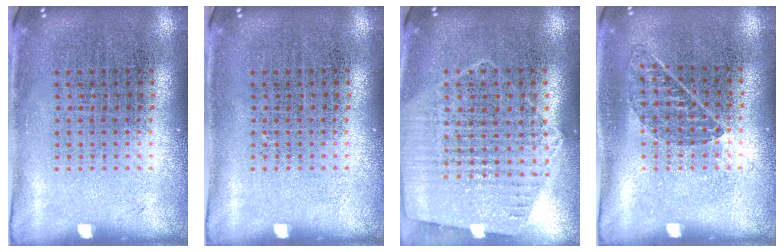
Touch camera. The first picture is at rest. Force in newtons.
{"total": 0.0}
{"total": 1.2, "press": 1.1, "slide": 0.3}
{"total": 0.8, "press": 0.7, "slide": 0.3}